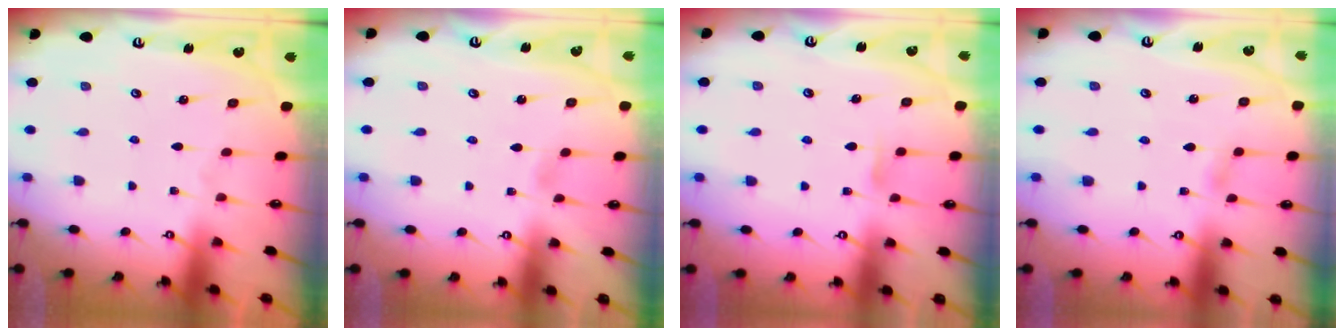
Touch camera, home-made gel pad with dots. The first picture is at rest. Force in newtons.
{"total": 2.1, "press": 2.1, "slide": 0.3}
{"total": 5.1, "press": 5.0, "slide": 0.5}
{"total": 3.3, "press": 3.3, "slide": 0.4}